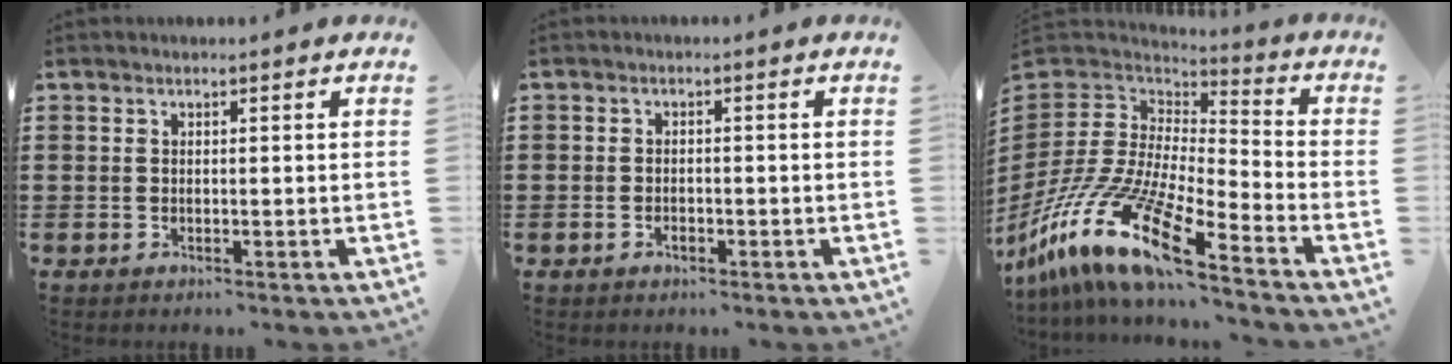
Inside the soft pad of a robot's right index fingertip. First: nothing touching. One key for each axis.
{"total": 1.4, "fx": -0.7, "fy": 0.7, "fz": 0.9, "tx": -0.018, "ty": -0.001, "tz": -0.014}
{"total": 16.8, "fx": -11.8, "fy": 3.7, "fz": 11.4, "tx": -0.261, "ty": 0.011, "tz": -0.227}